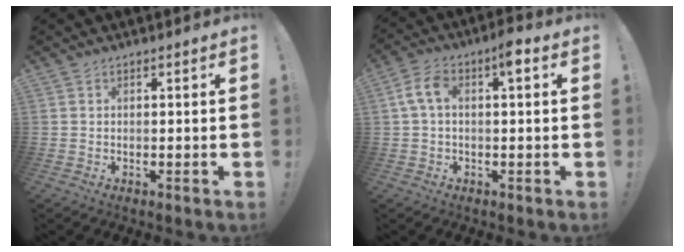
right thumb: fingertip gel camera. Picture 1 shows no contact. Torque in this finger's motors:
{"motor_torque": [0.10, 1.02, 0.42, -0.23, 0.05]}